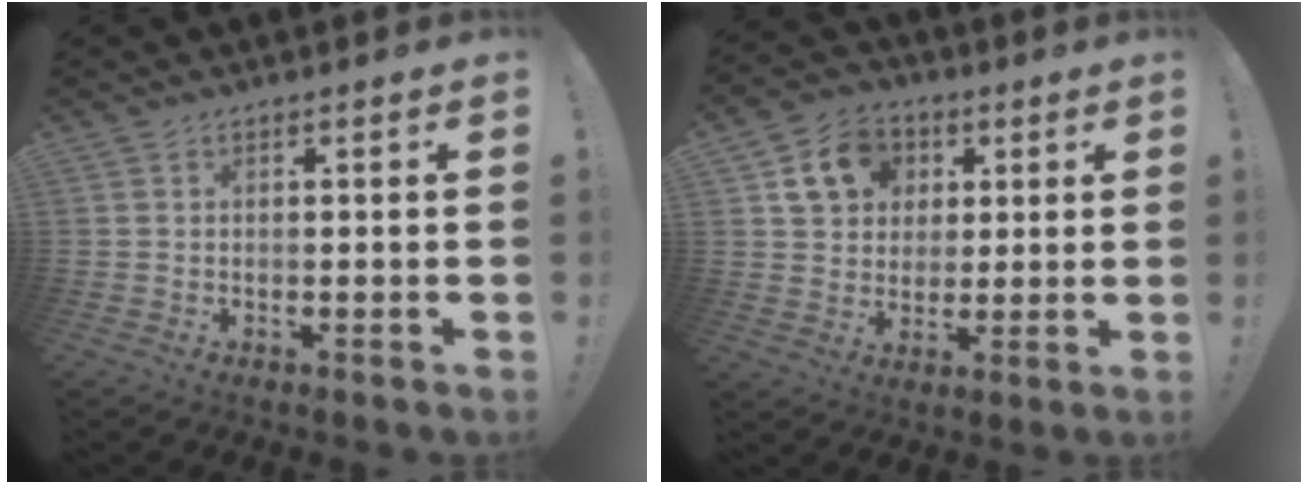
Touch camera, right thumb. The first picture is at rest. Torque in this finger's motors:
{"motor_torque": [0.11, 0.11, 0.39, 0.38, 0.06]}